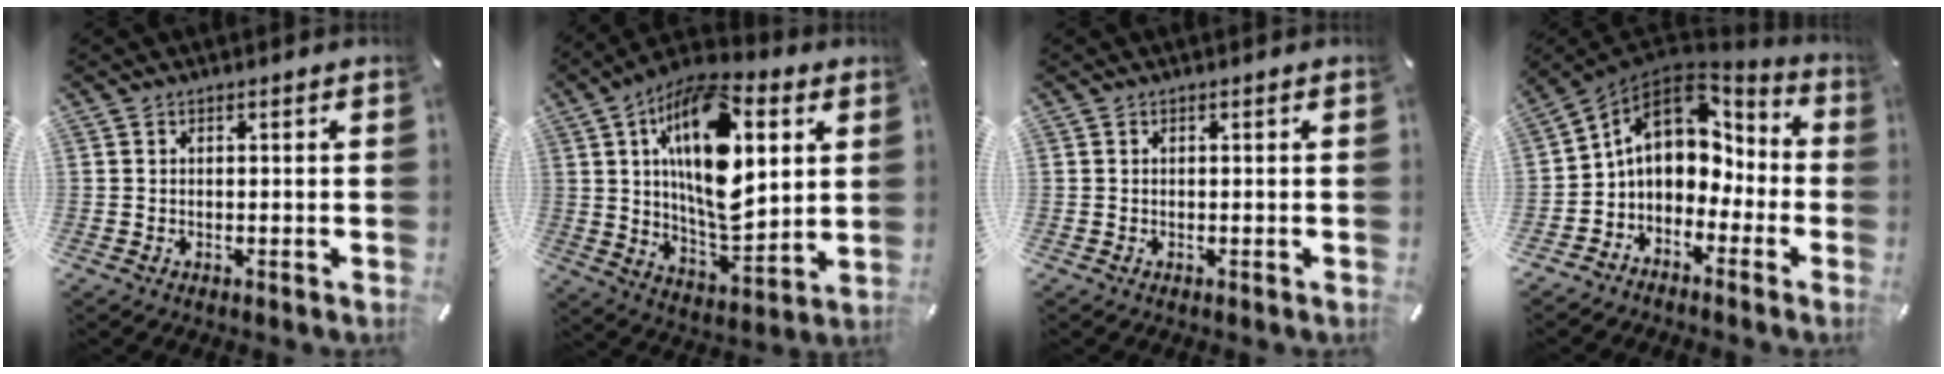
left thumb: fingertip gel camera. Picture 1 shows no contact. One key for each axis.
{"total": 22.1, "fx": 7.4, "fy": 10.9, "fz": 17.7, "tx": -0.318, "ty": -0.031, "tz": 0.113}
{"total": 0.0}
{"total": 11.9, "fx": 1.7, "fy": 9.6, "fz": 6.7, "tx": -0.107, "ty": 0.000, "tz": 0.032}